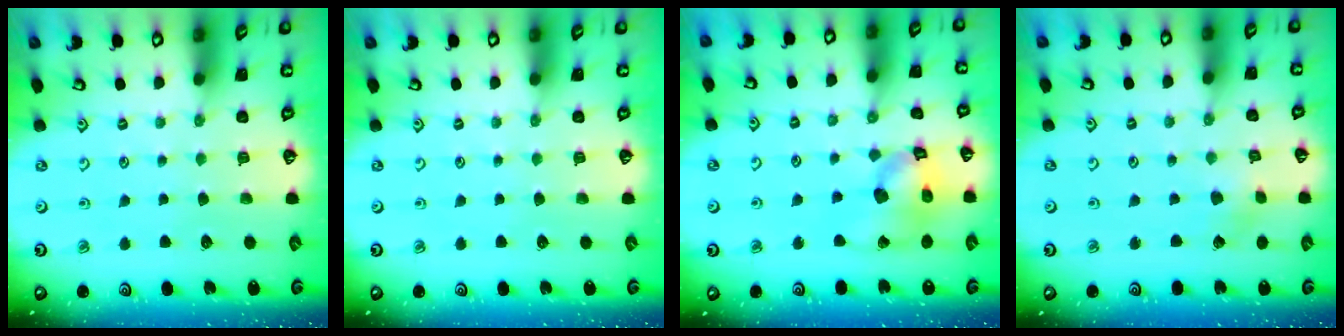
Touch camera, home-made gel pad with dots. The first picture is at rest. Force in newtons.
{"total": 0.0}
{"total": 14.2, "press": 14.0, "slide": 2.1}
{"total": 1.7, "press": 1.6, "slide": 0.2}